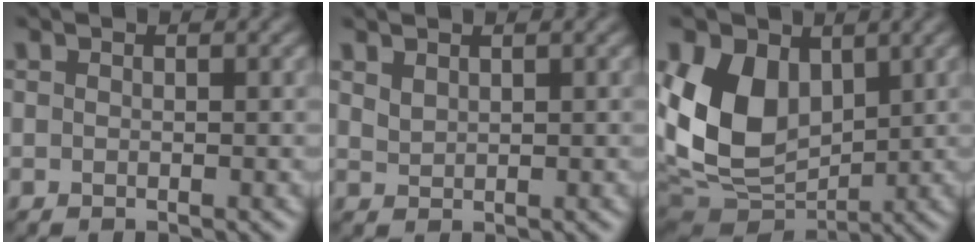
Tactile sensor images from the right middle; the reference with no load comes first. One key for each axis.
{"total": 1.0, "fx": 0.9, "fy": 0.4, "fz": 0.4, "tx": -0.015, "ty": 0.000, "tz": 0.021}
{"total": 9.8, "fx": 2.3, "fy": 7.0, "fz": 6.4, "tx": -0.141, "ty": -0.013, "tz": 0.041}